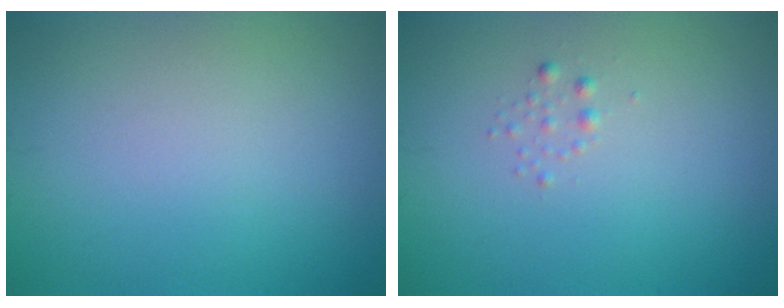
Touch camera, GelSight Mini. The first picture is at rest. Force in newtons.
{"total": 0.6, "press": 0.6, "slide": 0.1}